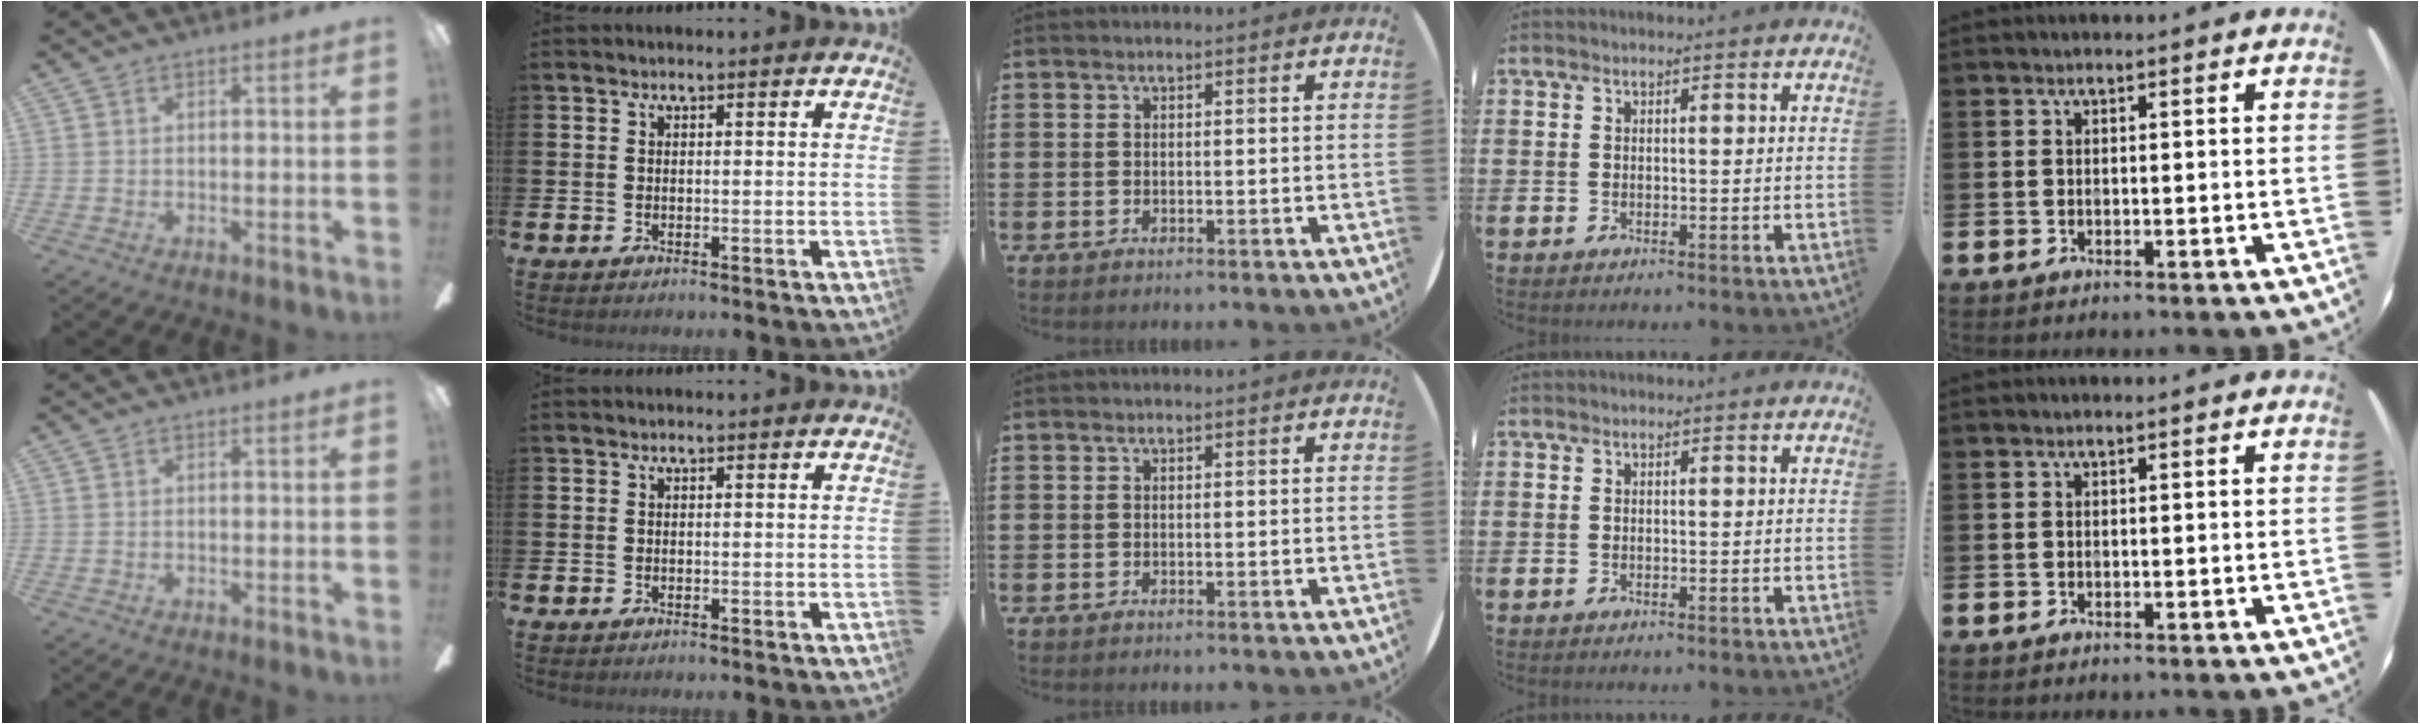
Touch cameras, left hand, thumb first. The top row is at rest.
{}